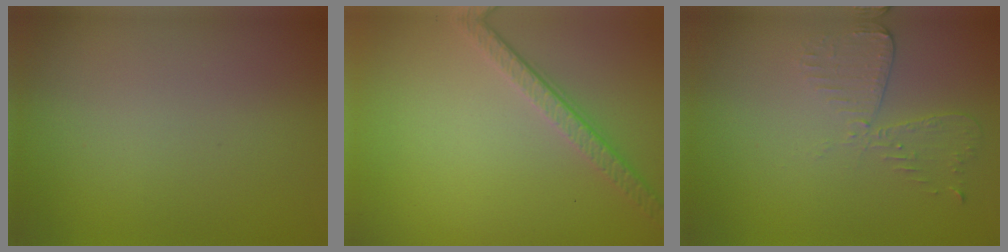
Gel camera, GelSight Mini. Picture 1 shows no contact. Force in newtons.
{"total": 3.6, "press": 2.5, "slide": 2.6}
{"total": 2.7, "press": 2.4, "slide": 1.2}